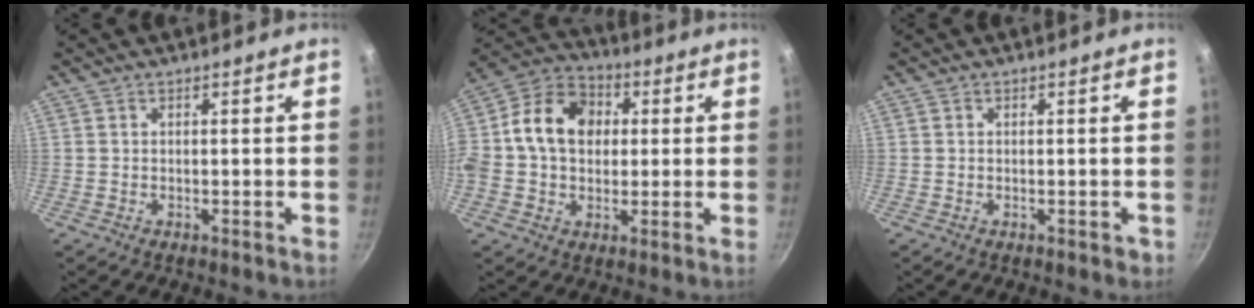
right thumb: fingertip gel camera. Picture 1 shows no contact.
{"total": 15.5, "force": [1.8, 12.0, 9.6], "torque": [-0.148, 0.029, 0.011]}
{"total": 1.1, "force": [-0.3, 0.7, 0.8], "torque": [-0.006, 0.002, -0.005]}